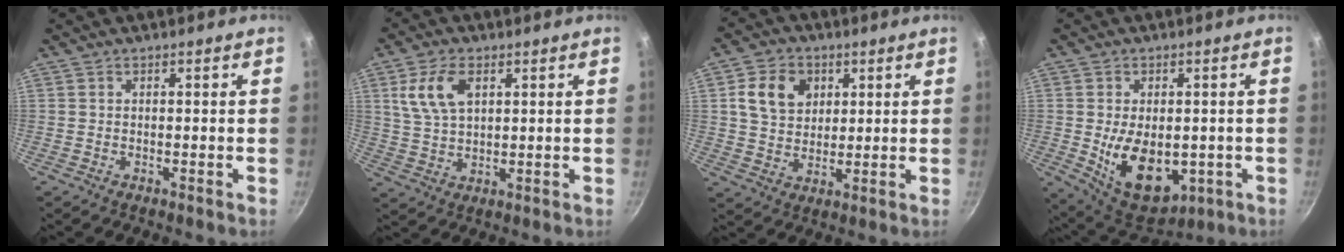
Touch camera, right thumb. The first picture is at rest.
{"total": 8.6, "force": [3.2, 4.8, 6.4], "torque": [-0.124, -0.004, 0.066]}
{"total": 9.8, "force": [3.1, 7.6, 5.3], "torque": [-0.069, -0.005, 0.058]}
{"total": 13.4, "force": [-2.3, 8.2, 10.4], "torque": [-0.142, -0.008, -0.011]}